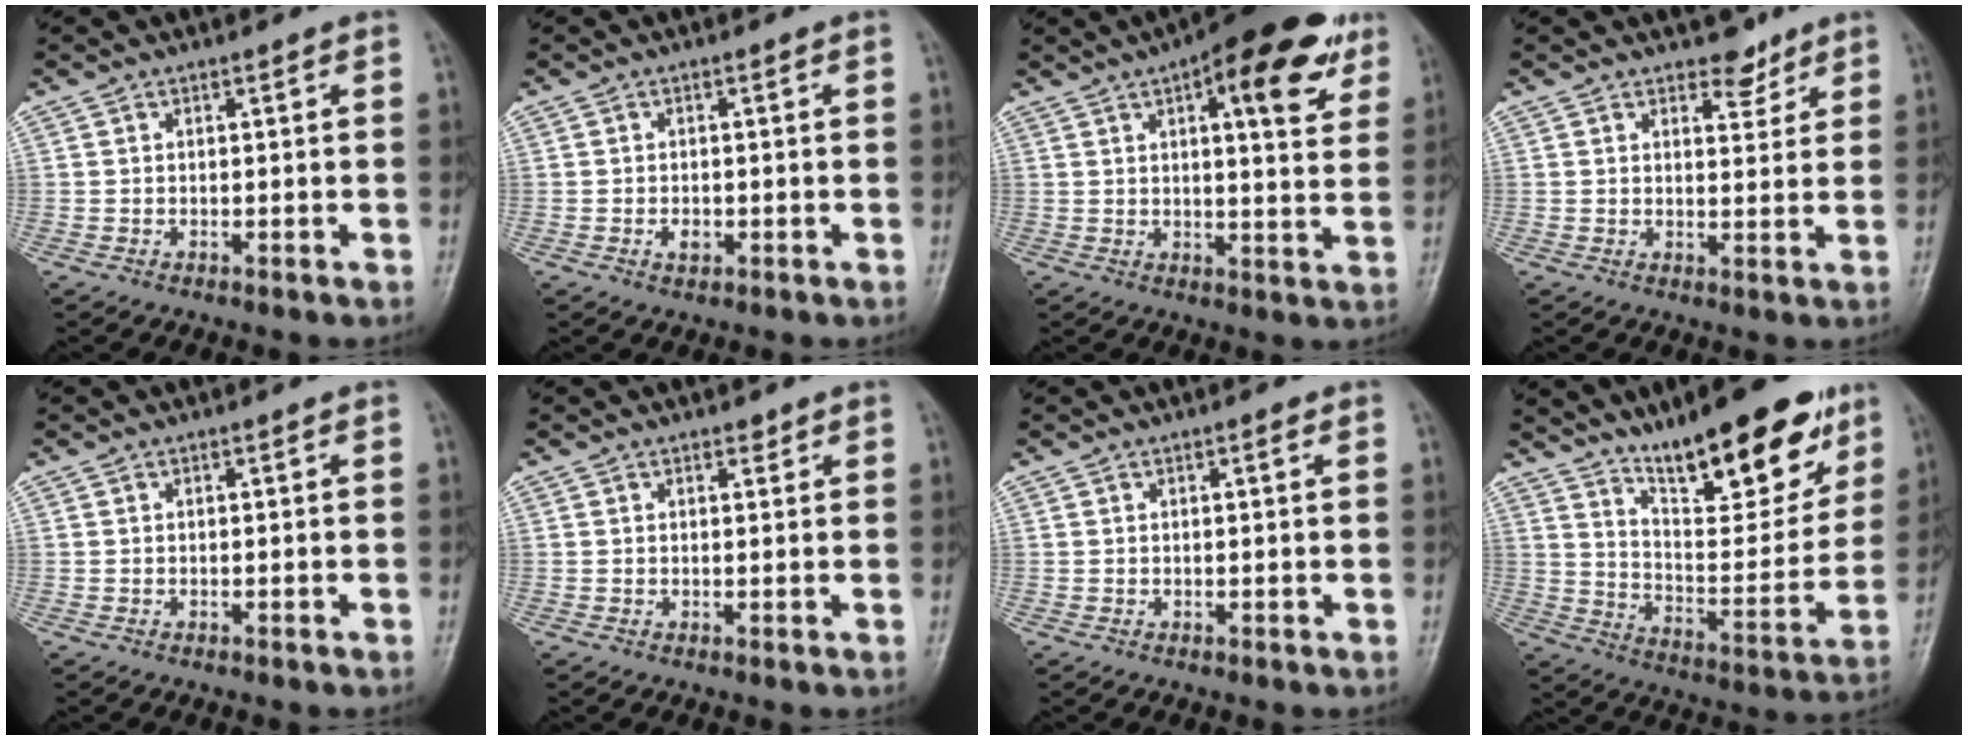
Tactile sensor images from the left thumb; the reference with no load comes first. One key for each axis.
{"total": 1.9, "fx": -0.6, "fy": 1.3, "fz": 1.3, "tx": -0.016, "ty": 0.001, "tz": -0.009}
{"total": 16.2, "fx": 7.9, "fy": 5.7, "fz": 12.9, "tx": -0.141, "ty": -0.016, "tz": 0.099}
{"total": 3.7, "fx": 2.9, "fy": 2.0, "fz": 1.1, "tx": 0.006, "ty": -0.021, "tz": 0.043}
{"total": 0.0}
{"total": 1.2, "fx": 0.9, "fy": 0.7, "fz": 0.5, "tx": -0.001, "ty": -0.005, "tz": 0.010}
{"total": 0.8, "fx": 0.4, "fy": 0.2, "fz": 0.6, "tx": -0.010, "ty": 0.000, "tz": 0.004}
{"total": 20.7, "fx": 13.7, "fy": 6.7, "fz": 14.0, "tx": -0.163, "ty": -0.073, "tz": 0.224}